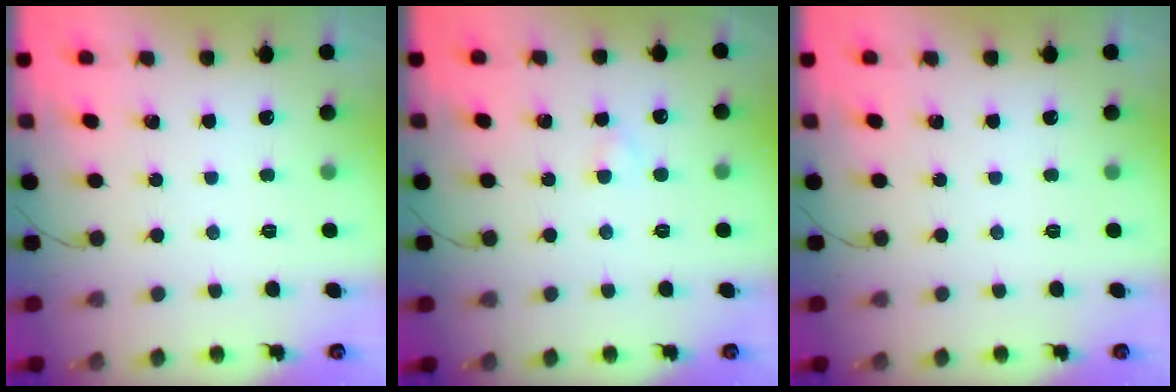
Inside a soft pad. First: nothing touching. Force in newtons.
{"total": 1.6, "press": 1.4, "slide": 0.7}
{"total": 0.0}